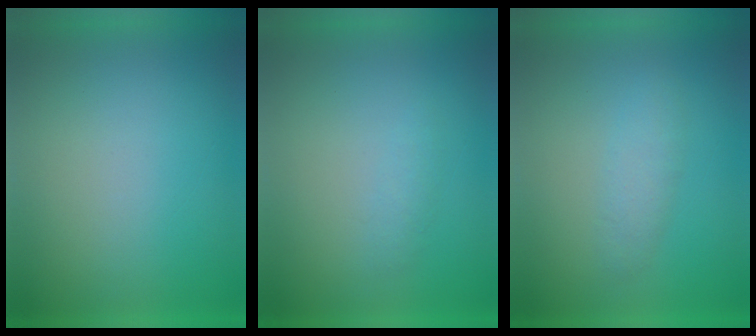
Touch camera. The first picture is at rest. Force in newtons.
{"total": 1.3}
{"total": 2.2}